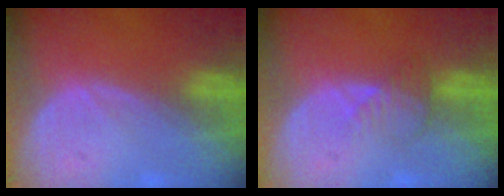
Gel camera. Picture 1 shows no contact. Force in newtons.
{"total": 2.7, "press": 2.7, "slide": 0.3}